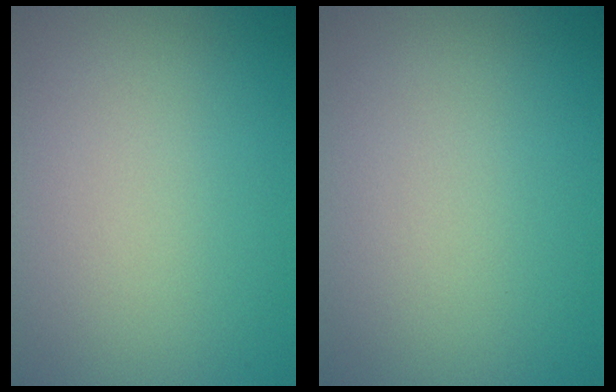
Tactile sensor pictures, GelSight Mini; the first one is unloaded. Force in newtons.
{"total": 0.0}